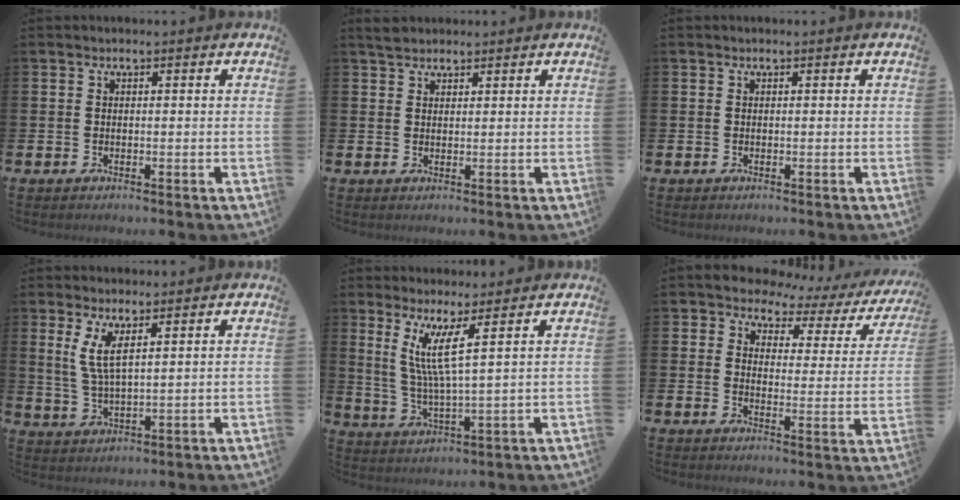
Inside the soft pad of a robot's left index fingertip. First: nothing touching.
{"total": 2.3, "force": [2.2, 0.7, 0.3], "torque": [0.006, -0.002, 0.039]}
{"total": 0.0}
{"total": 4.8, "force": [3.2, 1.1, 3.5], "torque": [-0.068, -0.011, 0.054]}
{"total": 7.0, "force": [4.3, 0.2, 5.5], "torque": [-0.109, -0.023, 0.071]}
{"total": 3.6, "force": [2.7, 2.3, 0.4], "torque": [-0.016, -0.032, 0.033]}